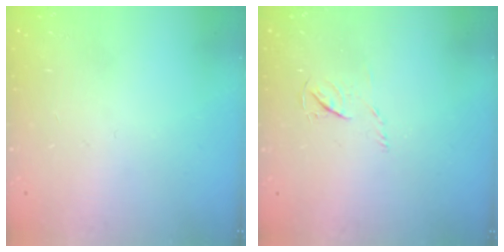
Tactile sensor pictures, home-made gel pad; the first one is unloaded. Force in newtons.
{"total": 3.9, "press": 3.9, "slide": 0.4}